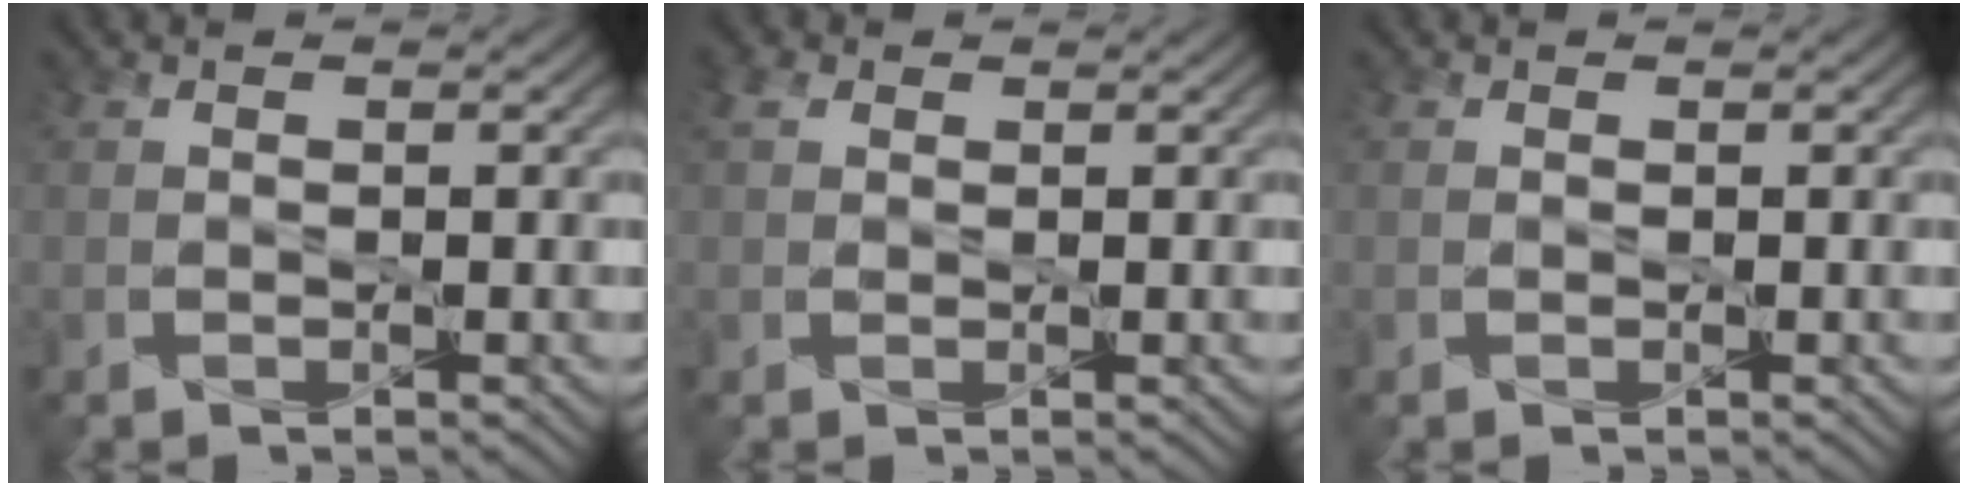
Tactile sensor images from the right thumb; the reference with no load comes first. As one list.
[{"total": 2.0, "force": [0.8, 1.4, 1.1], "torque": [-0.028, 0.006, 0.012]}, {"total": 0.0}]